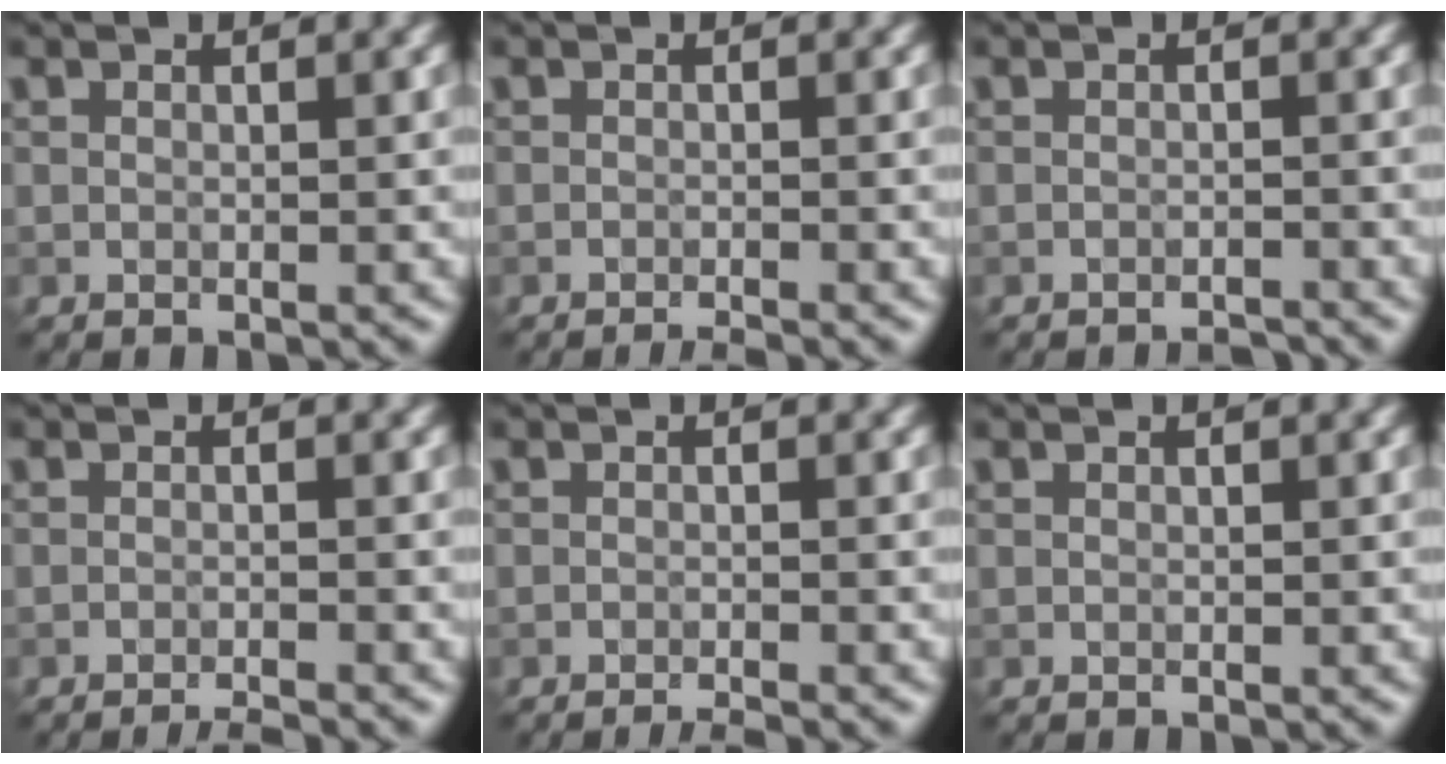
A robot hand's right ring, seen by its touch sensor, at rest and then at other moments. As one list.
[{"total": 1.3, "force": [-1.0, 0.2, 0.8], "torque": [-0.005, -0.001, -0.021]}, {"total": 1.3, "force": [-1.3, 0.1, 0.4], "torque": [0.001, 0.000, -0.023]}, {"total": 2.0, "force": [-1.7, 0.2, 1.1], "torque": [-0.011, -0.002, -0.033]}, {"total": 1.7, "force": [-1.3, 0.2, 1.0], "torque": [-0.009, -0.002, -0.026]}, {"total": 0.0}]